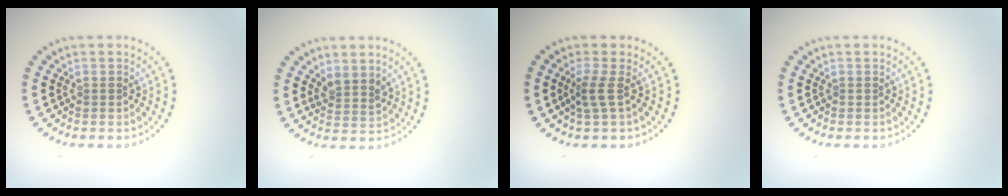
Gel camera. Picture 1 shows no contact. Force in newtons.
{"total": 2.0, "press": 1.6, "slide": 1.1}
{"total": 1.9, "press": 1.3, "slide": 1.5}
{"total": 0.0}